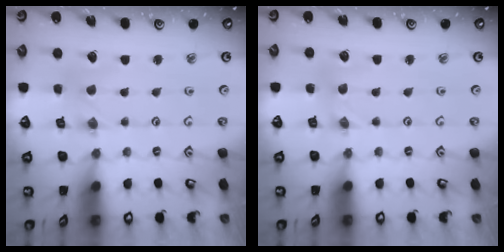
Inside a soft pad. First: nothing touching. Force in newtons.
{"total": 1.2, "press": 1.2, "slide": 0.2}